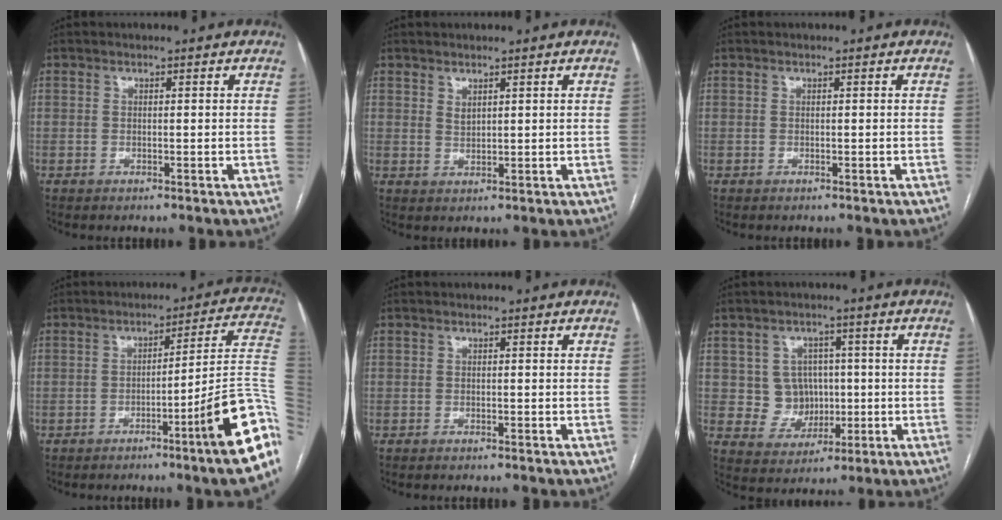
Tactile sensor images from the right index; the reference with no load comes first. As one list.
[{"total": 1.3, "force": [1.0, 0.5, 0.7], "torque": [-0.012, -0.005, 0.025]}, {"total": 0.0}, {"total": 16.1, "force": [-6.1, -0.7, 14.9], "torque": [-0.120, 0.006, -0.085]}, {"total": 1.7, "force": [-1.6, 0.1, 0.7], "torque": [-0.010, -0.001, -0.017]}, {"total": 6.3, "force": [0.5, 6.0, 2.0], "torque": [-0.027, 0.018, 0.020]}]